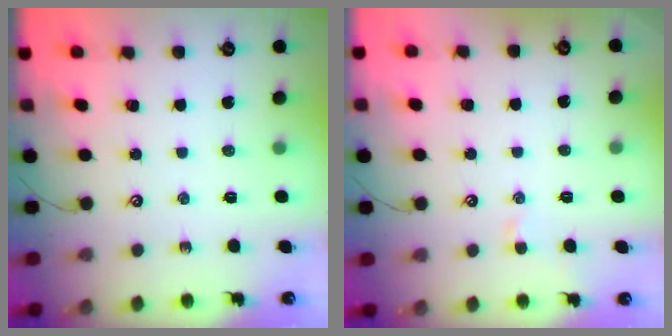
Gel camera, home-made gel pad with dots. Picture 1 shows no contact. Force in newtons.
{"total": 0.0}